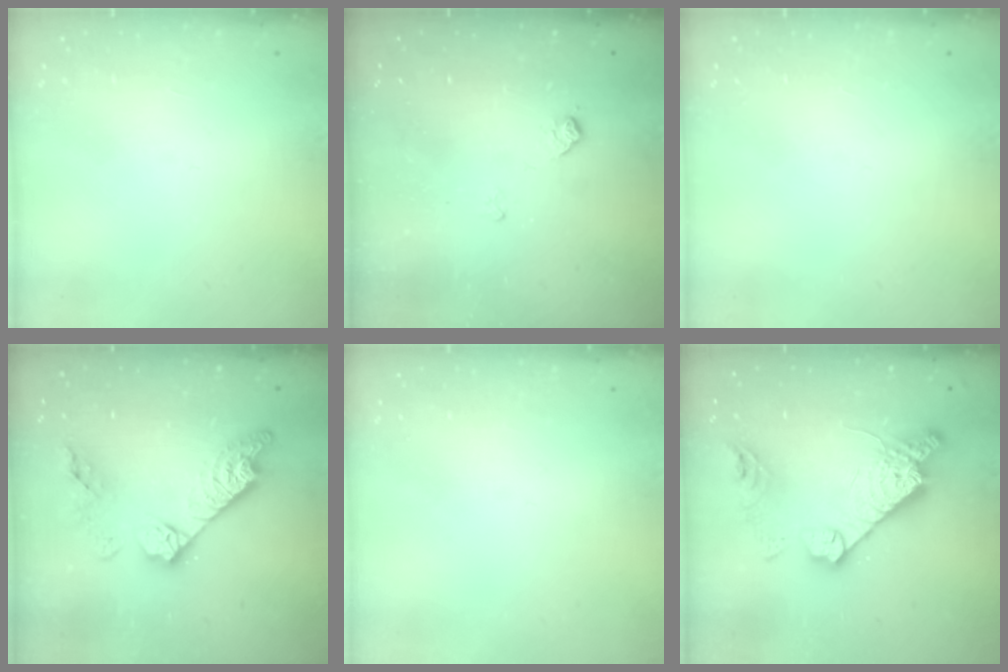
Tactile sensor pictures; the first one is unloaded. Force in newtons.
{"total": 6.1, "press": 6.1, "slide": 0.8}
{"total": 0.0}
{"total": 14.8, "press": 14.8, "slide": 1.0}
{"total": 0.0}
{"total": 19.0, "press": 18.9, "slide": 1.6}